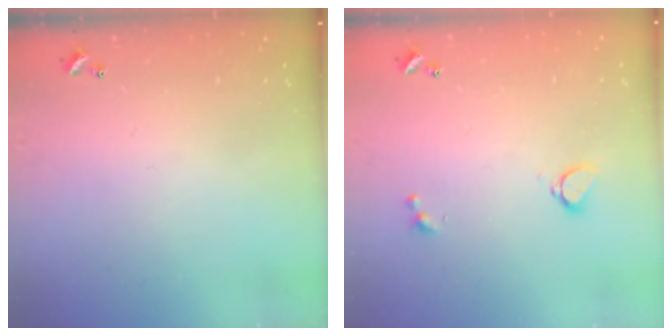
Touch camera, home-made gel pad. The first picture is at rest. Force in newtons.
{"total": 2.9, "press": 2.4, "slide": 1.6}